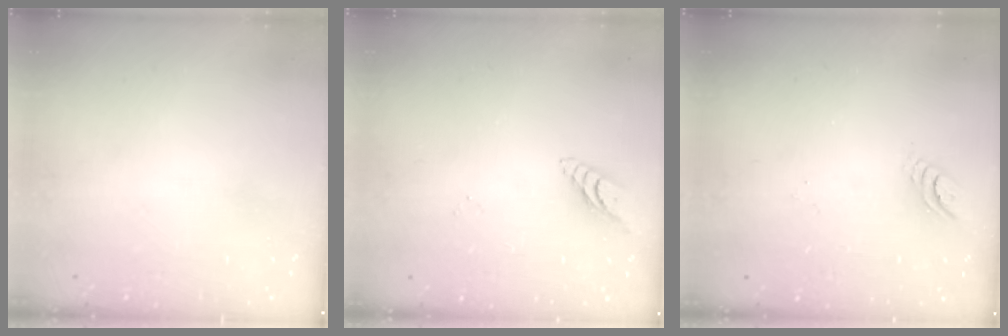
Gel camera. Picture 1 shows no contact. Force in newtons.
{"total": 7.1, "press": 7.1, "slide": 0.6}
{"total": 3.9, "press": 3.9, "slide": 0.4}